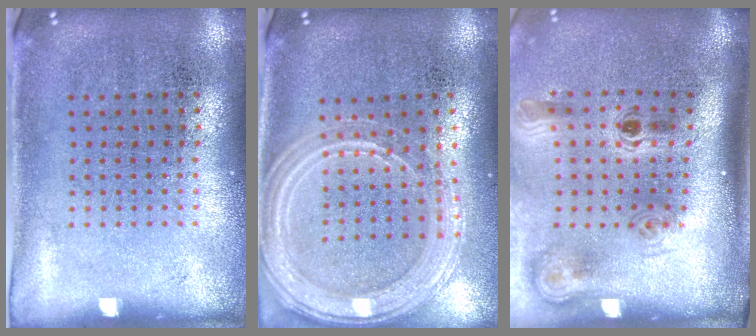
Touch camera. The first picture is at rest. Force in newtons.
{"total": 1.8, "press": 1.7, "slide": 0.5}
{"total": 2.2, "press": 1.5, "slide": 1.7}